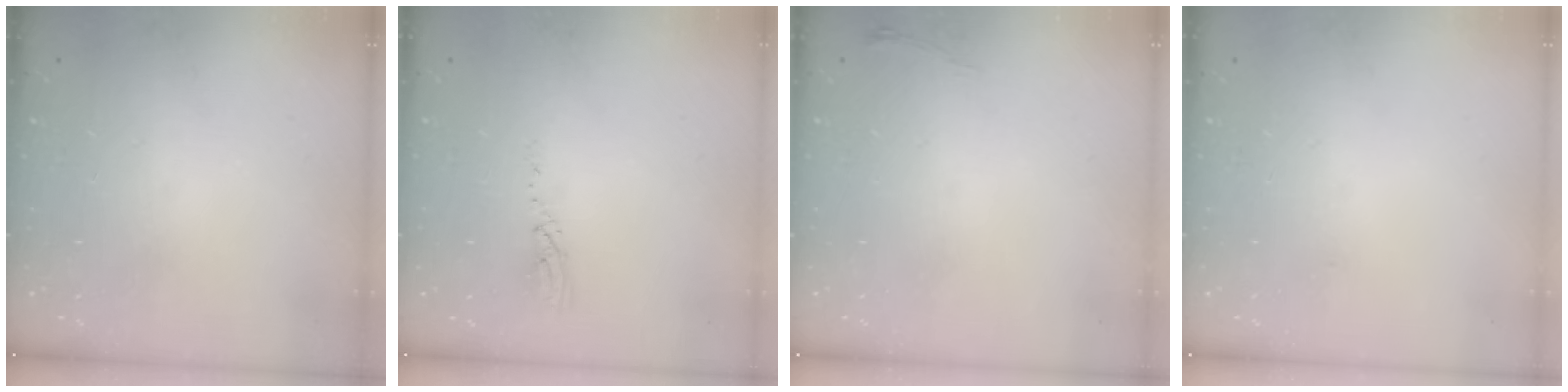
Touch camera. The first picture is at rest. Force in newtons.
{"total": 3.5, "press": 3.5, "slide": 0.3}
{"total": 3.4, "press": 3.4, "slide": 0.5}
{"total": 9.0, "press": 1.4, "slide": 8.9}